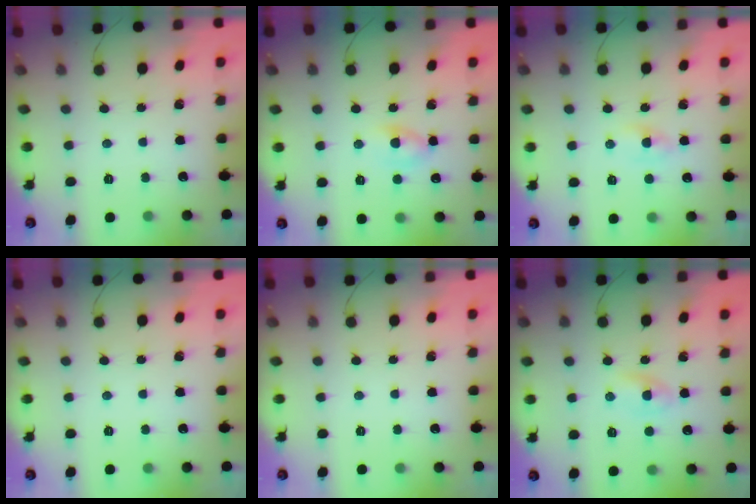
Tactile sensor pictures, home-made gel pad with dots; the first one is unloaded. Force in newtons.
{"total": 4.3, "press": 4.1, "slide": 1.4}
{"total": 1.2, "press": 1.0, "slide": 0.6}
{"total": 0.0}
{"total": 0.0}
{"total": 1.8, "press": 1.5, "slide": 0.9}